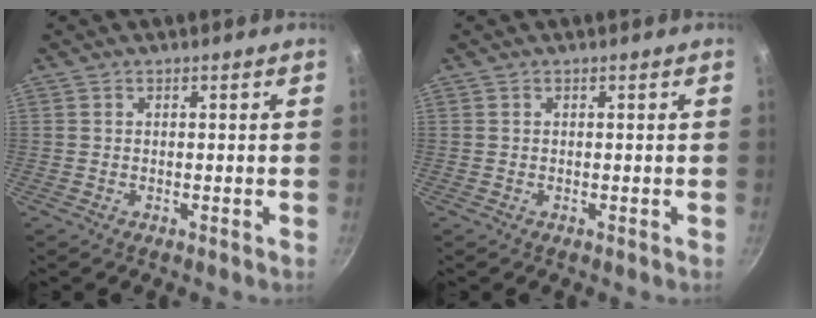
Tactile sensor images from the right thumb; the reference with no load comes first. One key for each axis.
{"total": 0.0}